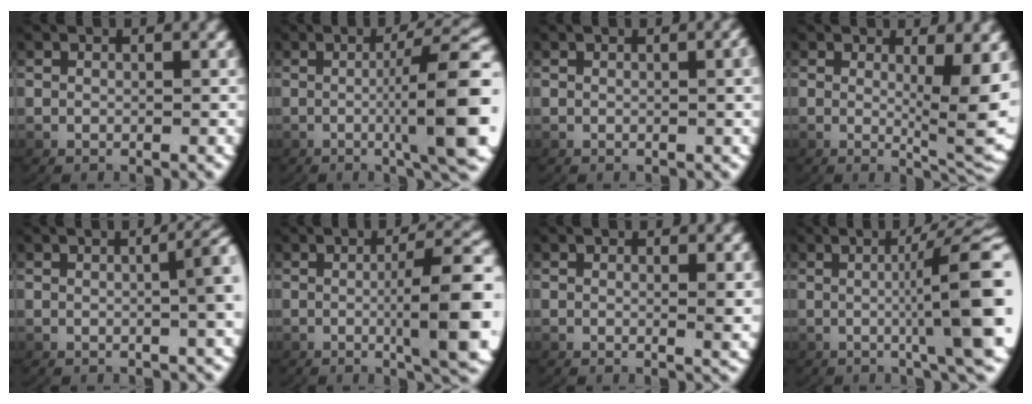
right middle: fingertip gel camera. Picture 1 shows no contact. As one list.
[{"total": 9.9, "force": [-0.6, 2.4, 9.6], "torque": [-0.121, 0.005, -0.009]}, {"total": 1.0, "force": [0.2, 0.0, 1.0], "torque": [-0.009, 0.003, 0.002]}, {"total": 6.1, "force": [0.6, 1.4, 5.9], "torque": [-0.075, -0.023, 0.020]}, {"total": 4.9, "force": [0.4, 1.6, 4.6], "torque": [-0.049, 0.010, 0.006]}, {"total": 8.6, "force": [-0.6, 2.0, 8.3], "torque": [-0.105, 0.004, -0.009]}, {"total": 1.2, "force": [0.3, -0.2, 1.1], "torque": [-0.017, -0.011, 0.007]}, {"total": 9.8, "force": [0.2, 2.2, 9.5], "torque": [-0.116, 0.012, 0.001]}]